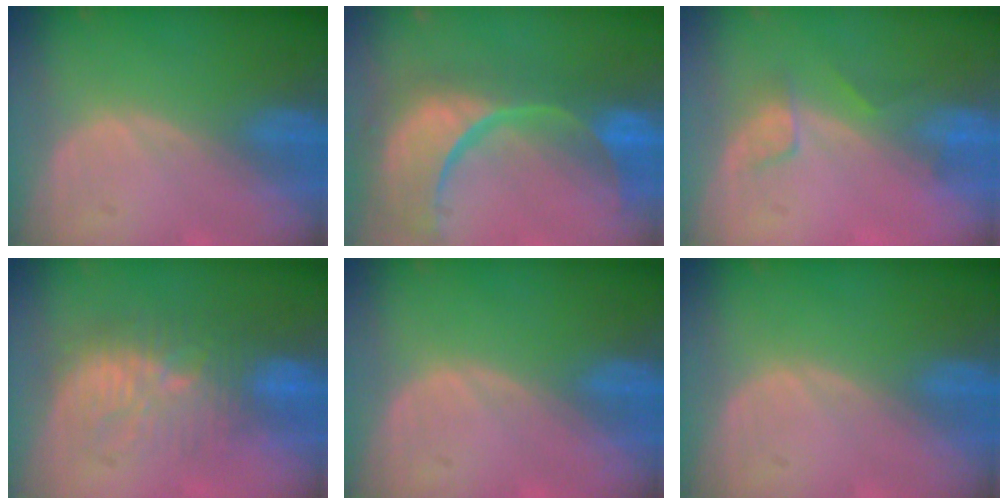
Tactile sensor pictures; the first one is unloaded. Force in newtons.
{"total": 14.8, "press": 11.7, "slide": 9.0}
{"total": 3.4, "press": 3.0, "slide": 1.5}
{"total": 9.2, "press": 8.9, "slide": 2.1}
{"total": 0.0}
{"total": 0.0}